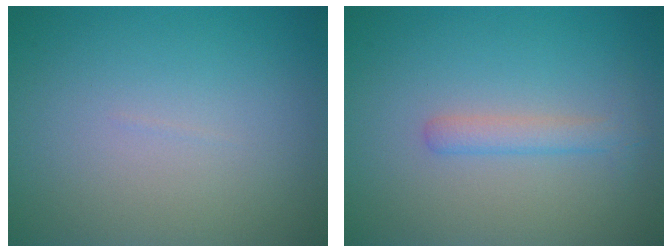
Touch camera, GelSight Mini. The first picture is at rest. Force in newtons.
{"total": 1.8, "press": 1.8, "slide": 0.1}